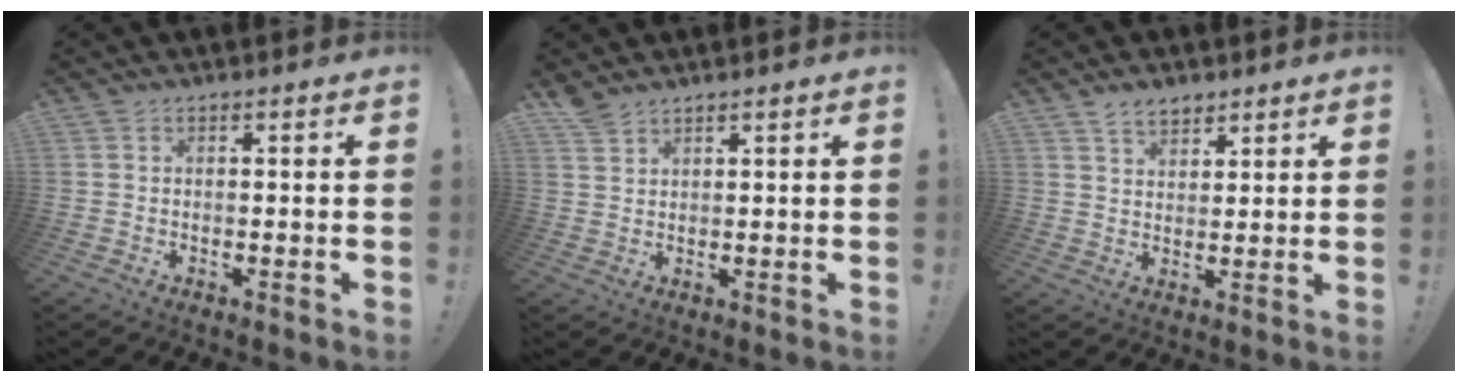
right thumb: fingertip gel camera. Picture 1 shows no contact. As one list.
[{"total": 3.3, "force": [2.9, 1.0, 1.2], "torque": [-0.027, -0.017, 0.057]}, {"total": 5.2, "force": [4.0, 2.9, 1.6], "torque": [-0.015, -0.025, 0.073]}]